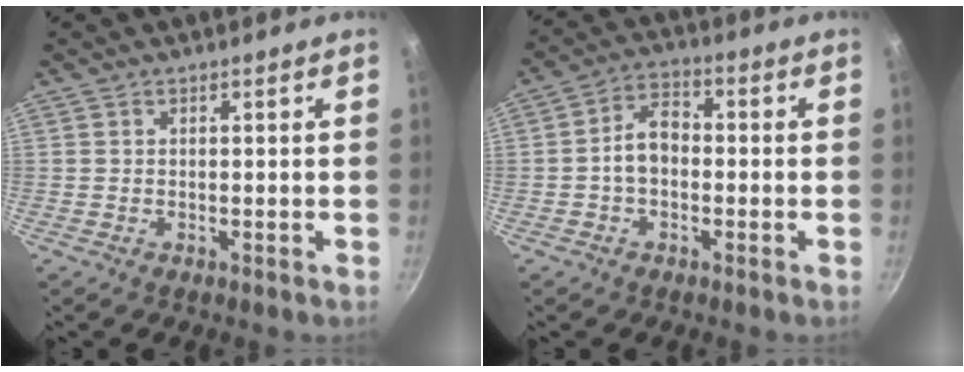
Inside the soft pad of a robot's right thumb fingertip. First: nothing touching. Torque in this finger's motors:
{"motor_torque": [-0.09, 1.15, 1.04, -0.13, 0.06]}